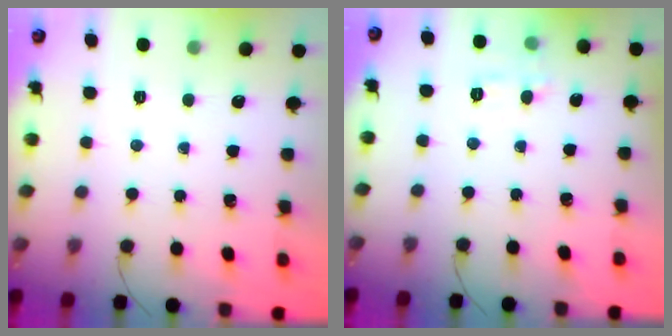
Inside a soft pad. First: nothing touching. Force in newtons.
{"total": 5.0, "press": 4.9, "slide": 1.1}